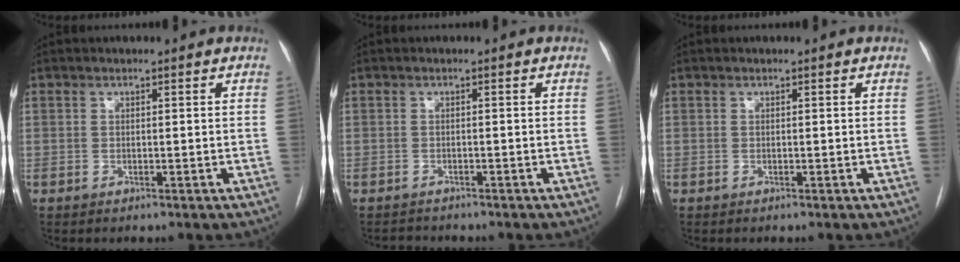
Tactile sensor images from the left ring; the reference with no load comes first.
{"total": 1.5, "force": [-1.5, 0.3, -0.2], "torque": [0.001, -0.006, -0.020]}
{"total": 0.0}